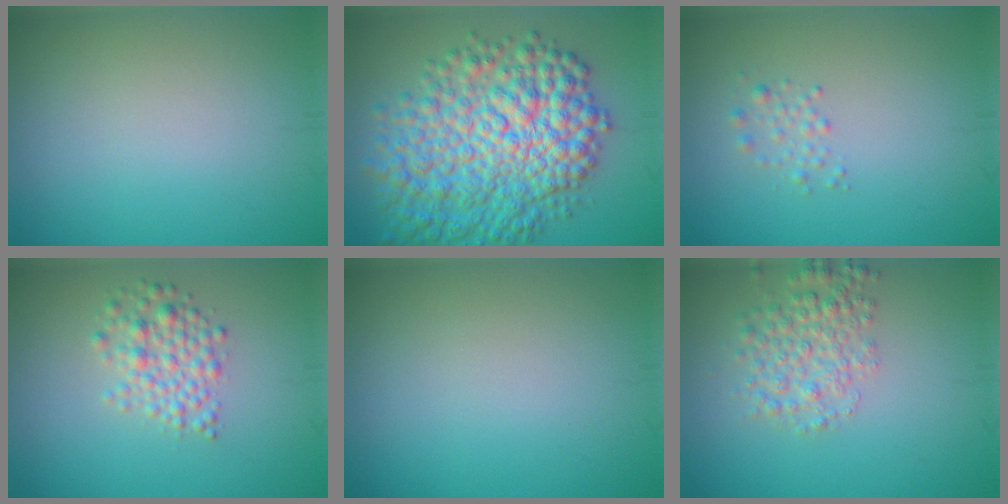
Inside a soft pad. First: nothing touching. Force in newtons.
{"total": 11.1, "press": 11.1, "slide": 0.1}
{"total": 1.5, "press": 1.5, "slide": 0.0}
{"total": 3.0, "press": 3.0, "slide": 0.2}
{"total": 0.0}
{"total": 3.5, "press": 3.5, "slide": 0.1}